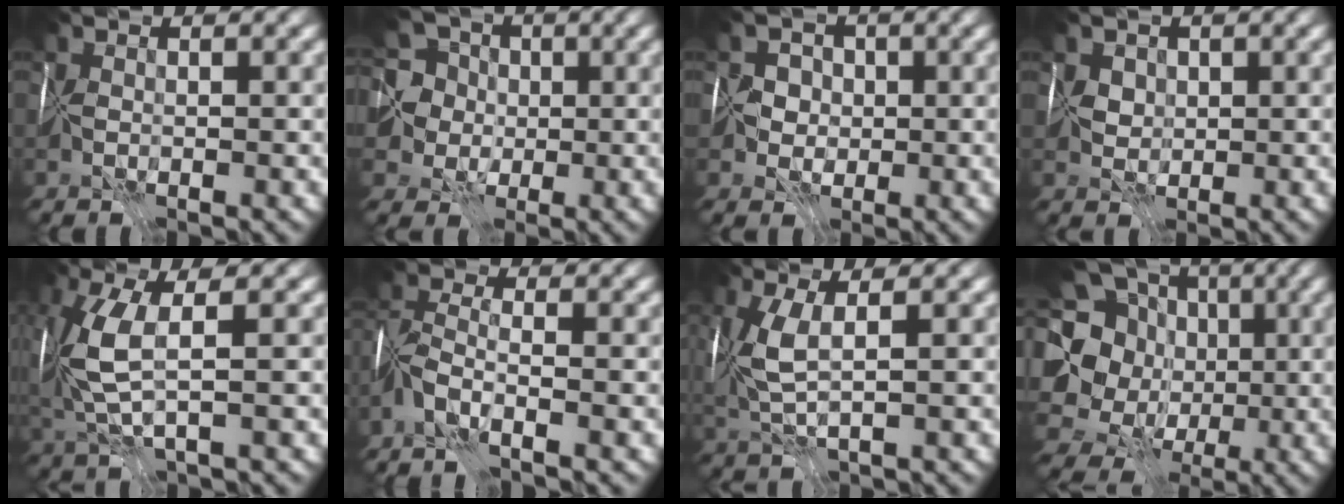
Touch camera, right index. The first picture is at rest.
{"total": 7.8, "force": [1.2, 7.1, 2.9], "torque": [-0.063, 0.032, -0.015]}
{"total": 2.1, "force": [0.4, 2.1, 0.2], "torque": [0.023, 0.011, 0.003]}
{"total": 1.7, "force": [1.1, 1.4, 0.1], "torque": [0.004, 0.009, 0.017]}
{"total": 5.1, "force": [1.2, 1.5, 4.7], "torque": [-0.134, 0.007, 0.027]}
{"total": 3.5, "force": [-2.5, 0.7, 2.3], "torque": [-0.050, 0.003, -0.062]}
{"total": 3.2, "force": [1.2, 0.7, 2.9], "torque": [-0.084, 0.004, 0.028]}
{"total": 16.0, "force": [2.9, 14.8, 5.3], "torque": [-0.145, 0.025, 0.025]}